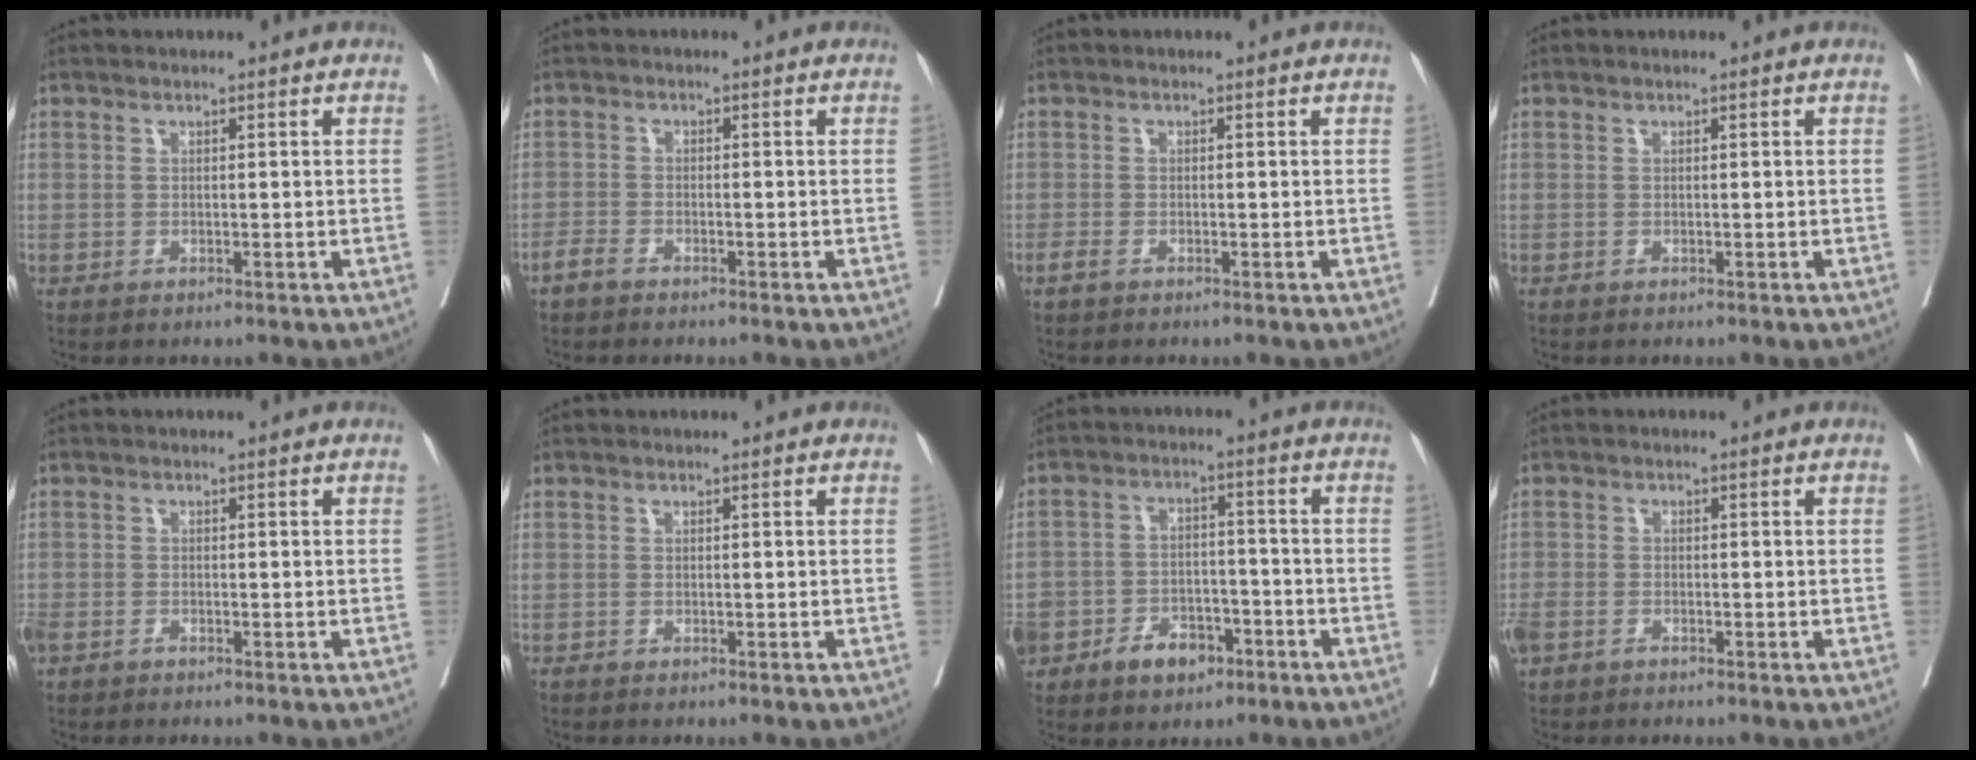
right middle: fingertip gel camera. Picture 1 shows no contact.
{"total": 1.6, "force": [-1.3, 0.5, 0.7], "torque": [-0.017, 0.001, -0.026]}
{"total": 0.9, "force": [-0.6, 0.4, 0.6], "torque": [-0.015, 0.000, -0.009]}
{"total": 0.0}
{"total": 5.3, "force": [-2.9, 3.8, 2.4], "torque": [-0.083, -0.005, -0.053]}
{"total": 0.0}
{"total": 15.0, "force": [-7.3, 10.8, 7.5], "torque": [-0.189, 0.016, -0.112]}
{"total": 4.9, "force": [-2.9, 3.3, 2.2], "torque": [-0.060, -0.002, -0.054]}